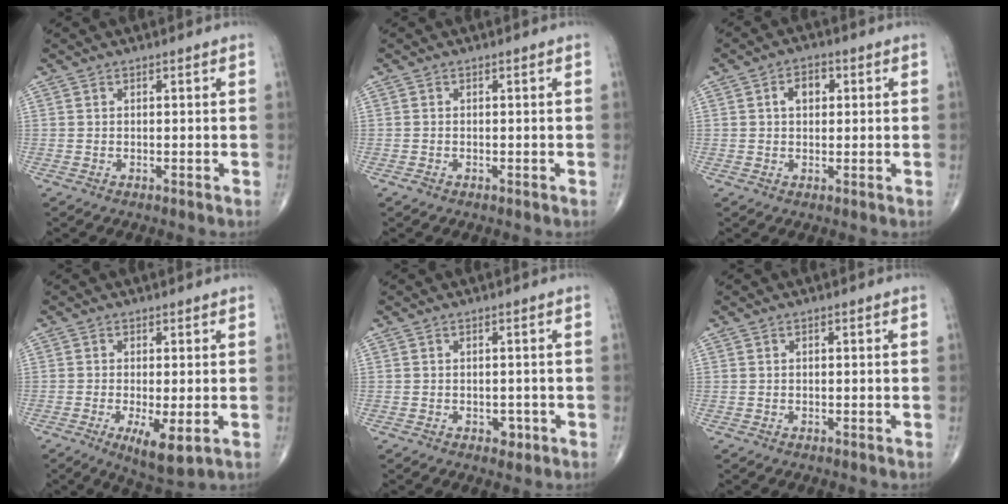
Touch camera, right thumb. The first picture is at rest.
{"total": 0.6, "force": [-0.4, 0.3, 0.2], "torque": [-0.005, -0.001, -0.010]}
{"total": 4.1, "force": [1.0, 2.8, 2.9], "torque": [-0.035, 0.008, 0.012]}
{"total": 6.8, "force": [-2.1, 1.9, 6.2], "torque": [-0.106, -0.020, -0.030]}
{"total": 1.7, "force": [-0.8, 1.2, 0.9], "torque": [-0.002, 0.002, -0.008]}
{"total": 0.0}